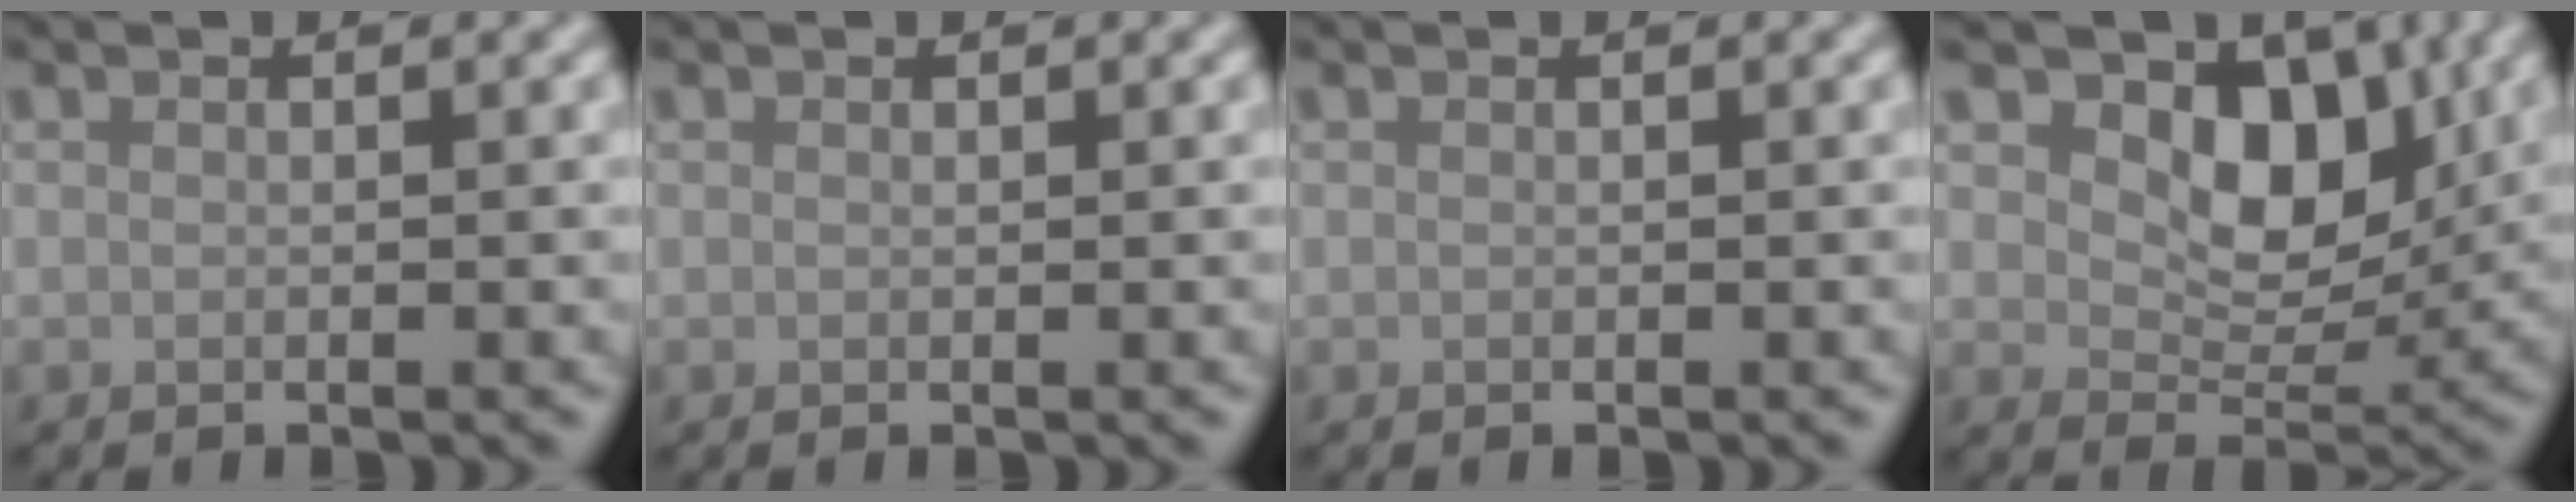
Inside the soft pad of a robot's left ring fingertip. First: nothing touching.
{"total": 0.0}
{"total": 0.0}
{"total": 7.1, "force": [3.0, 4.5, 4.6], "torque": [-0.063, -0.015, 0.041]}